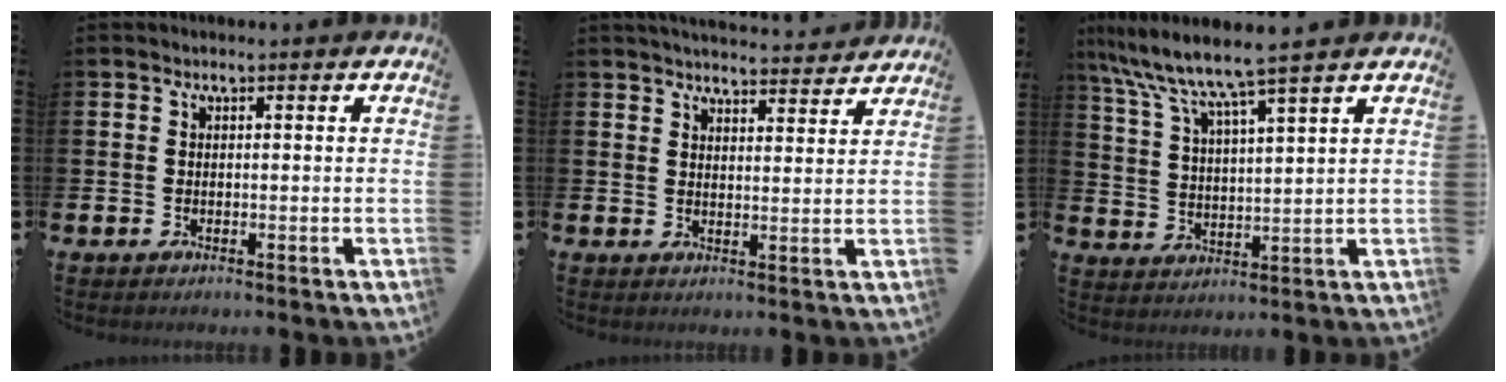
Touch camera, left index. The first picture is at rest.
{"total": 4.3, "force": [4.3, 0.3, 0.2], "torque": [0.001, -0.033, 0.075]}
{"total": 7.4, "force": [6.5, -0.1, 3.6], "torque": [-0.092, -0.038, 0.108]}